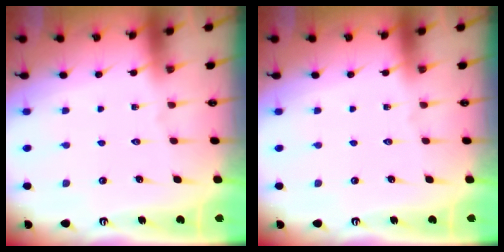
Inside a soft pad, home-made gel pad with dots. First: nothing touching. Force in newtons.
{"total": 0.0}